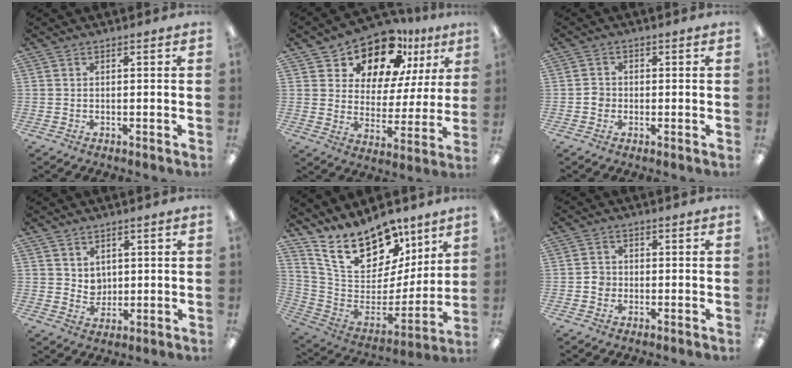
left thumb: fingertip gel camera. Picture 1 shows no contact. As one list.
[{"total": 14.2, "force": [11.5, 6.7, 5.0], "torque": [-0.093, -0.087, 0.207]}, {"total": 2.3, "force": [-0.5, 2.1, 0.8], "torque": [-0.014, 0.005, -0.011]}, {"total": 4.2, "force": [2.8, 3.2, 0.2], "torque": [-0.002, -0.014, 0.050]}, {"total": 19.7, "force": [14.4, 9.8, 9.2], "torque": [-0.158, -0.102, 0.261]}, {"total": 3.0, "force": [-0.5, 2.8, 1.0], "torque": [-0.010, 0.002, -0.012]}]